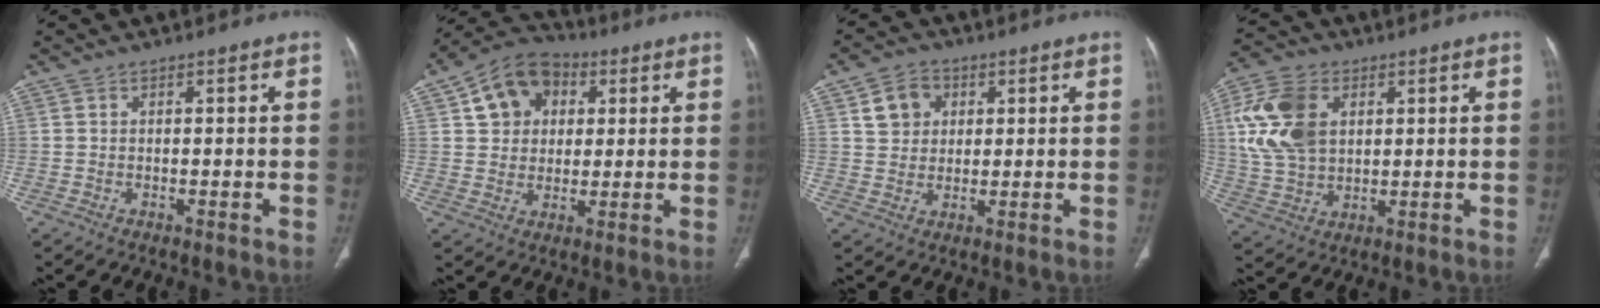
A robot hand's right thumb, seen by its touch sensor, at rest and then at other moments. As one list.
[{"total": 11.8, "force": [3.8, 9.3, 6.2], "torque": [-0.077, 0.003, 0.056]}, {"total": 6.3, "force": [2.3, 5.2, 2.5], "torque": [-0.018, -0.002, 0.040]}, {"total": 14.3, "force": [3.8, 9.8, 9.7], "torque": [-0.187, -0.001, 0.075]}]